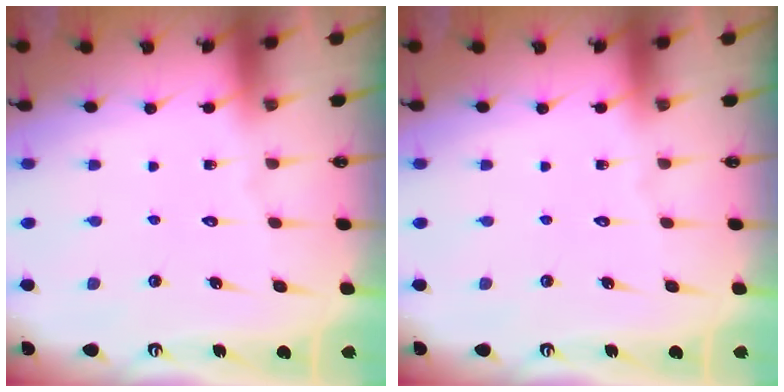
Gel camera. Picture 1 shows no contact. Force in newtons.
{"total": 0.0}